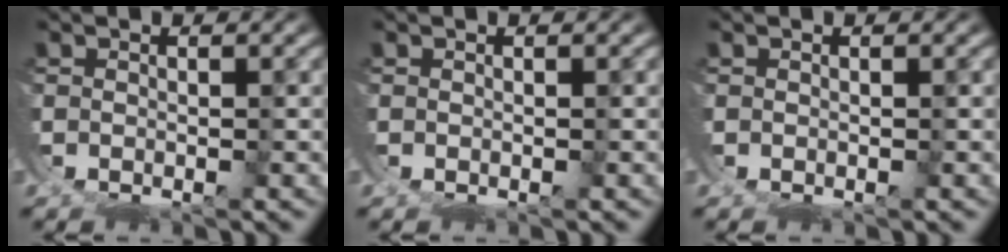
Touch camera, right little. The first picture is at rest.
{"total": 0.0}
{"total": 0.0}